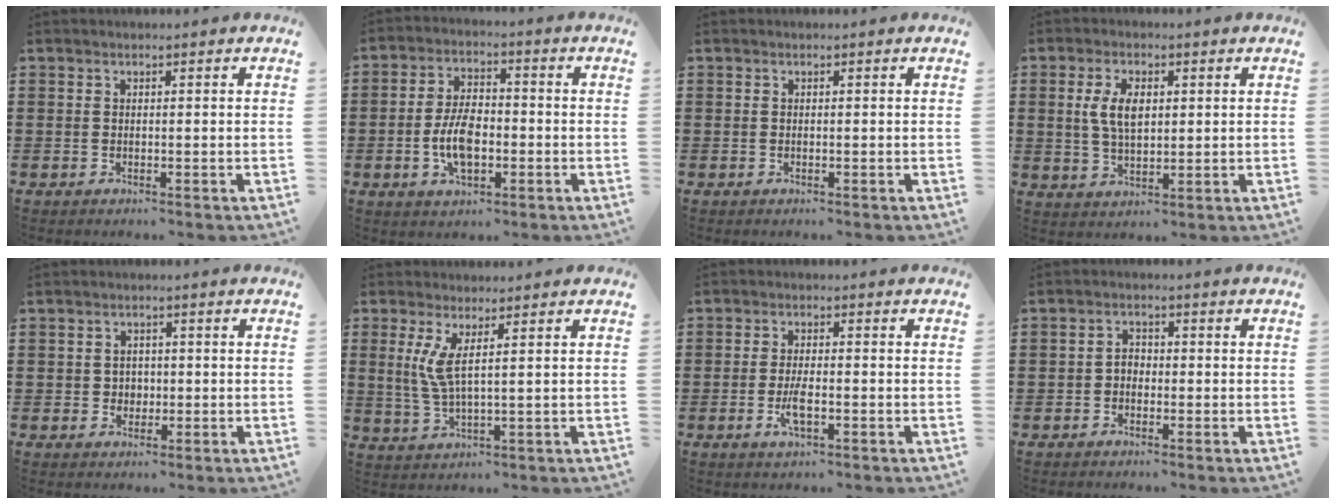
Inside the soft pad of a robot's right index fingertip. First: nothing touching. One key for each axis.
{"total": 7.0, "fx": -1.5, "fy": 3.5, "fz": 5.9, "tx": -0.132, "ty": 0.000, "tz": -0.031}
{"total": 0.0}
{"total": 5.7, "fx": 1.3, "fy": 2.8, "fz": 4.8, "tx": -0.108, "ty": 0.008, "tz": 0.019}
{"total": 2.1, "fx": -0.1, "fy": 2.1, "fz": 0.4, "tx": -0.016, "ty": 0.009, "tz": -0.007}
{"total": 4.8, "fx": 1.8, "fy": 0.4, "fz": 4.4, "tx": -0.113, "ty": -0.014, "tz": 0.025}
{"total": 3.8, "fx": -1.2, "fy": 1.0, "fz": 3.4, "tx": -0.074, "ty": -0.005, "tz": -0.024}
{"total": 1.5, "fx": -0.5, "fy": 1.0, "fz": 1.0, "tx": -0.020, "ty": 0.002, "tz": -0.012}